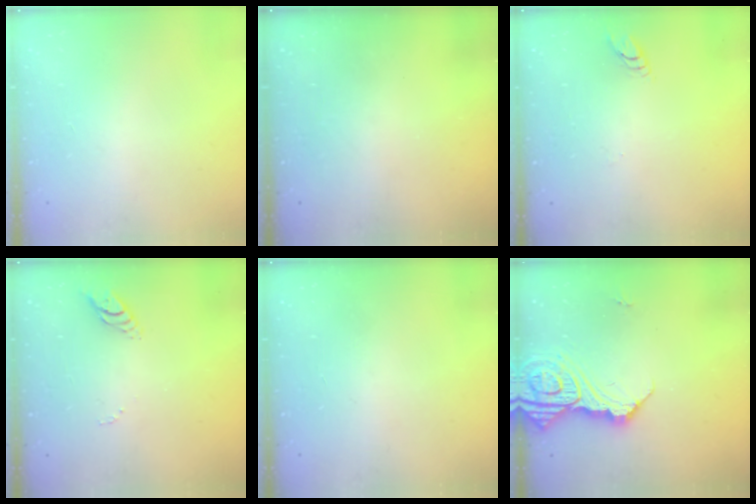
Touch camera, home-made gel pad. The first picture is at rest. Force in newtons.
{"total": 0.0}
{"total": 2.8, "press": 2.8, "slide": 0.2}
{"total": 4.8, "press": 4.8, "slide": 0.5}
{"total": 0.0}
{"total": 13.1, "press": 13.1, "slide": 1.4}